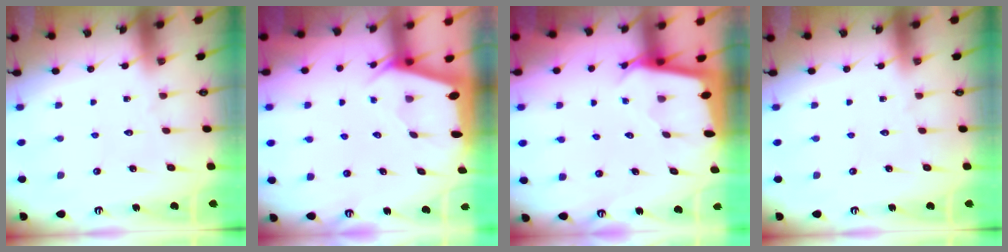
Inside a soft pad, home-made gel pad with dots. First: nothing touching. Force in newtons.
{"total": 1.9, "press": 1.9, "slide": 0.3}
{"total": 2.4, "press": 2.4, "slide": 0.1}
{"total": 0.0}